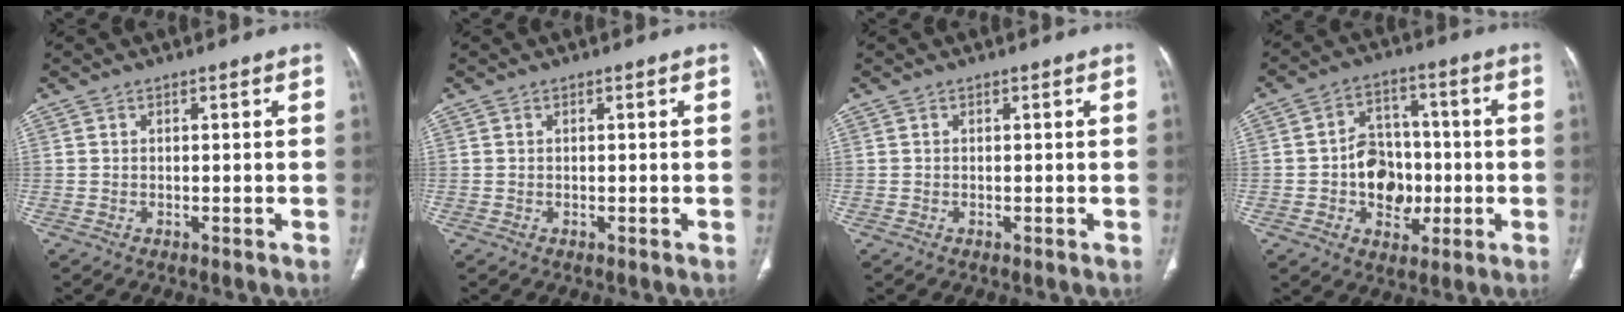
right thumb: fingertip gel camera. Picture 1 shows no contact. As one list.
[{"total": 0.0}, {"total": 0.0}, {"total": 11.1, "force": [-1.7, 8.6, 6.8], "torque": [-0.060, 0.024, -0.024]}]